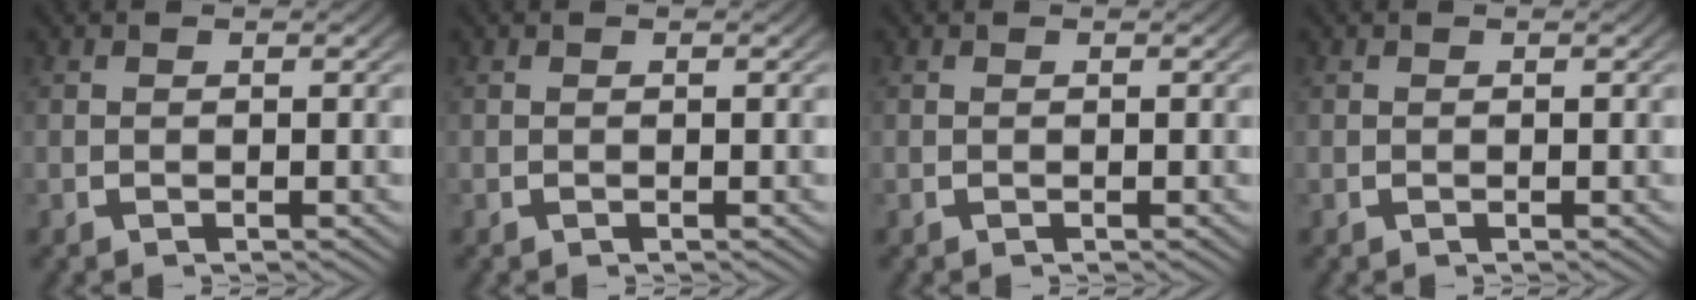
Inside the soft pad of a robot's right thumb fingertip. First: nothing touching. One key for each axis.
{"total": 0.0}
{"total": 0.0}
{"total": 0.0}